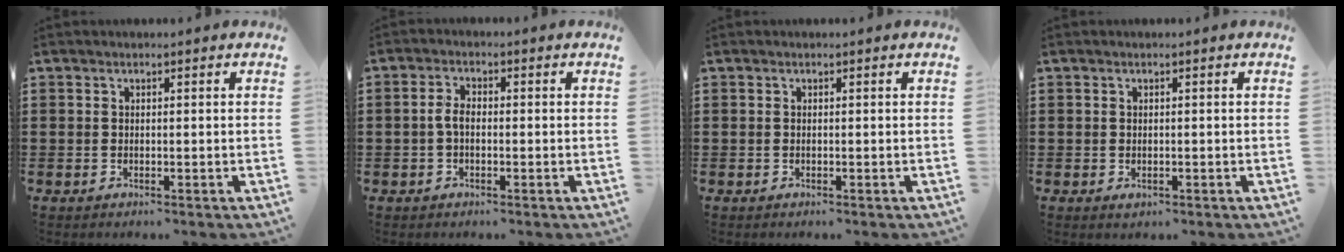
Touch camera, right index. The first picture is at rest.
{"total": 2.6, "force": [-0.5, 1.3, 2.2], "torque": [-0.058, -0.002, -0.014]}
{"total": 0.0}
{"total": 0.5, "force": [-0.3, 0.3, 0.3], "torque": [-0.007, -0.003, -0.004]}